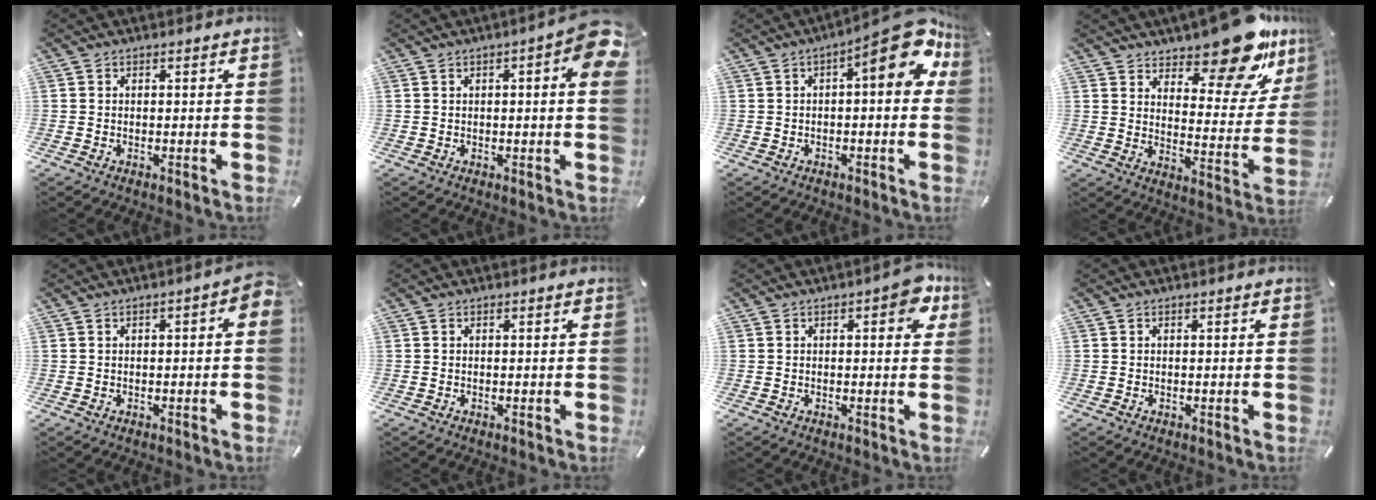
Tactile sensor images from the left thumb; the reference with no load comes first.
{"total": 6.2, "force": [1.8, 1.7, 5.7], "torque": [-0.073, -0.011, 0.026]}
{"total": 13.1, "force": [4.6, 4.5, 11.4], "torque": [-0.147, -0.029, 0.069]}
{"total": 18.5, "force": [14.5, 7.2, 8.9], "torque": [-0.096, -0.122, 0.240]}
{"total": 2.6, "force": [-0.5, 1.1, 2.3], "torque": [-0.039, 0.008, -0.009]}
{"total": 0.0}
{"total": 5.1, "force": [1.4, 2.3, 4.4], "torque": [-0.047, -0.003, 0.014]}
{"total": 0.0}